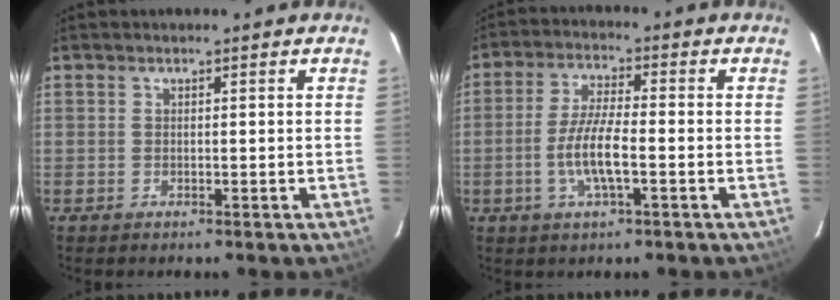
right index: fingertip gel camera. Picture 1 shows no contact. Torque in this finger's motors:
{"motor_torque": [1.45, -0.45, 0.61, 0.15]}